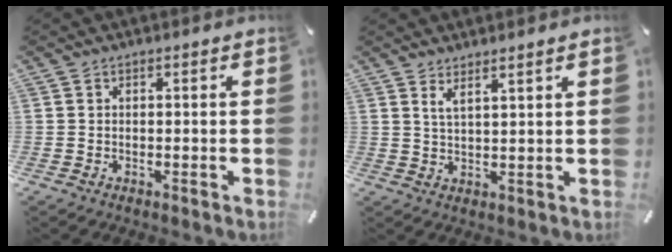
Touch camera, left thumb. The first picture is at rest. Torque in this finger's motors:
{"motor_torque": [0.01, -0.05, 0.02, -0.02, 0.01]}